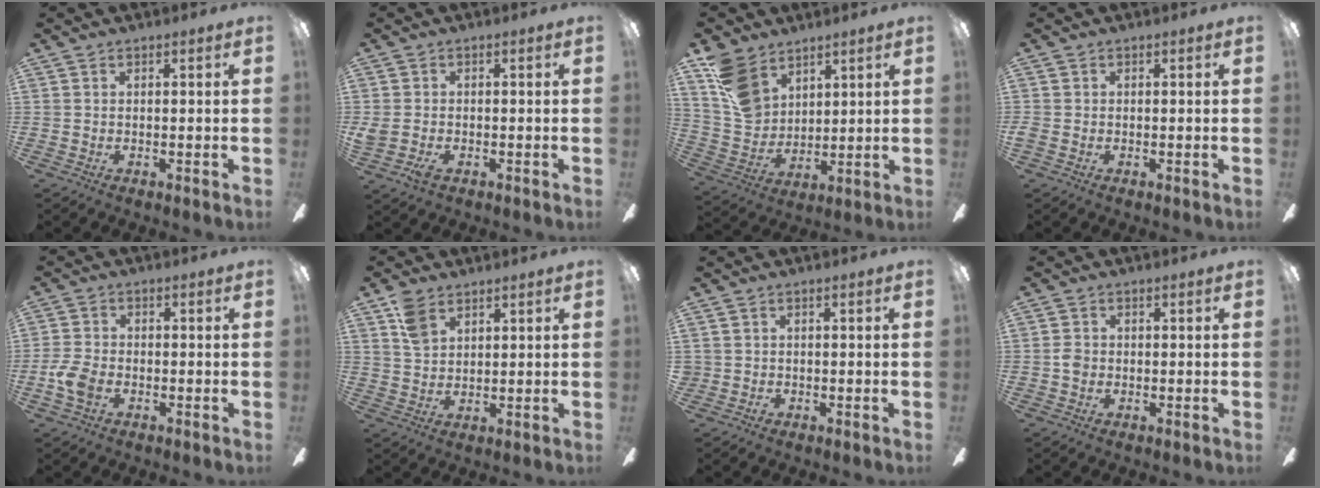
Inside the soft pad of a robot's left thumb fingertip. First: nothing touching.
{"total": 3.5, "force": [-1.4, 2.1, 2.4], "torque": [-0.060, -0.002, -0.029]}
{"total": 13.3, "force": [8.0, 8.9, 5.8], "torque": [-0.134, -0.021, 0.162]}
{"total": 0.9, "force": [-0.4, 0.7, 0.3], "torque": [-0.004, 0.001, -0.008]}
{"total": 6.1, "force": [-2.3, 3.9, 4.0], "torque": [-0.095, 0.005, -0.045]}
{"total": 6.2, "force": [4.2, 3.5, 2.9], "torque": [-0.061, -0.008, 0.081]}
{"total": 1.2, "force": [-0.4, 1.1, 0.1], "torque": [-0.002, 0.002, -0.009]}
{"total": 2.1, "force": [-0.6, 1.8, 1.0], "torque": [-0.019, 0.003, -0.012]}